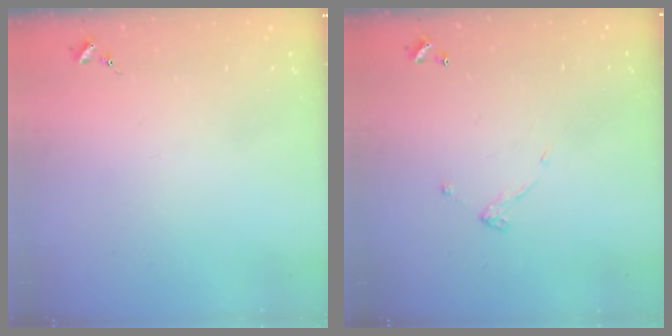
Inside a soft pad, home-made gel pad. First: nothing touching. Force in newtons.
{"total": 4.4, "press": 4.4, "slide": 0.2}